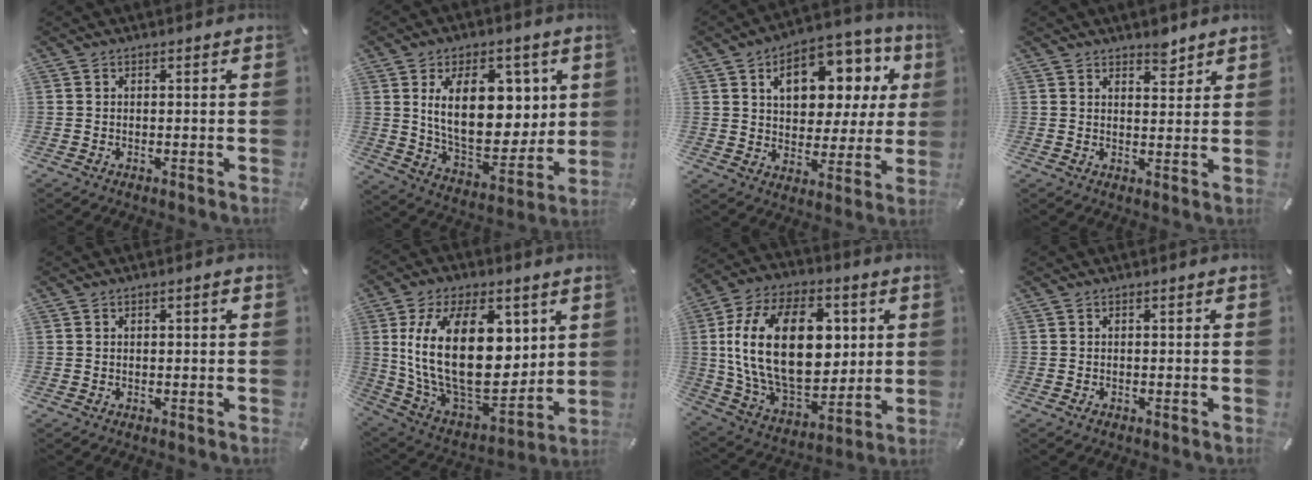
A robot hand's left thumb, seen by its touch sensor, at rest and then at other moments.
{"total": 18.4, "force": [6.3, 11.1, 13.3], "torque": [-0.210, -0.030, 0.108]}
{"total": 14.9, "force": [6.3, 10.0, 9.1], "torque": [-0.136, -0.027, 0.108]}
{"total": 4.0, "force": [3.4, 1.9, 1.0], "torque": [0.014, -0.028, 0.055]}
{"total": 0.9, "force": [0.3, 0.5, 0.8], "torque": [-0.015, 0.004, 0.005]}
{"total": 27.4, "force": [6.0, 16.3, 21.2], "torque": [-0.404, -0.038, 0.106]}
{"total": 26.6, "force": [3.8, 17.1, 20.1], "torque": [-0.381, -0.009, 0.066]}
{"total": 0.6, "force": [-0.4, 0.4, 0.3], "torque": [-0.005, 0.000, -0.007]}